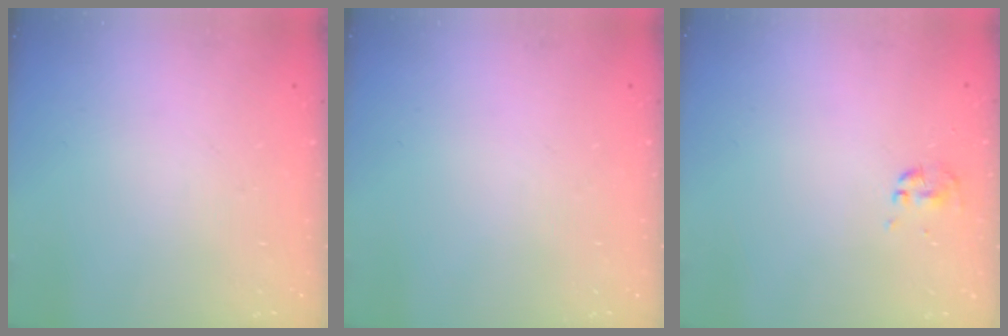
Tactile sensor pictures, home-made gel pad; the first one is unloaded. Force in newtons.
{"total": 0.0}
{"total": 0.0}